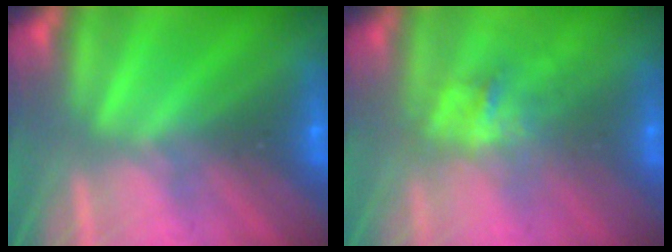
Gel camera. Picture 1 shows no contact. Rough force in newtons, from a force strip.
{"total": 2.9}